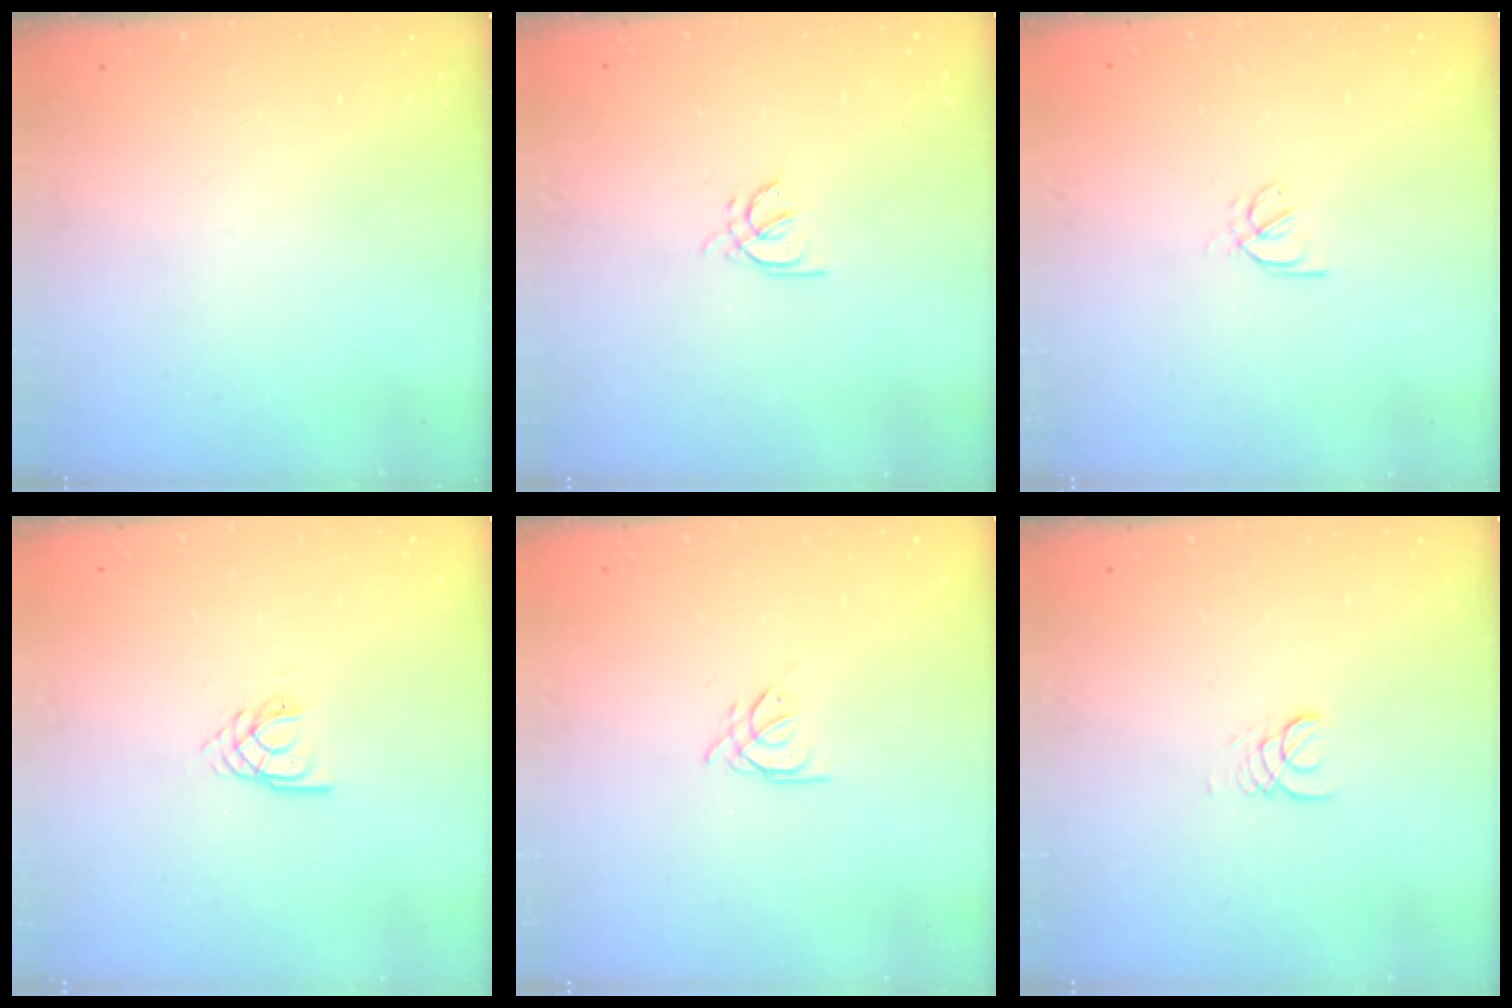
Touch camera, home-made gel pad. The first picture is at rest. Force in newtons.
{"total": 2.8, "press": 2.7, "slide": 0.8}
{"total": 2.4, "press": 2.4, "slide": 0.5}
{"total": 2.6, "press": 2.6, "slide": 0.3}
{"total": 3.3, "press": 3.3, "slide": 0.5}
{"total": 1.4, "press": 1.4, "slide": 0.2}